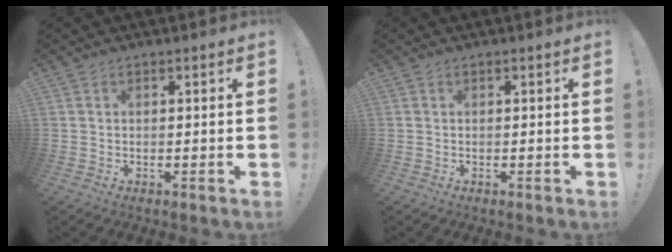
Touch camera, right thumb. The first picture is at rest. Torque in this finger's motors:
{"motor_torque": [-0.01, 0.01, 0.10, -0.02, 0.04]}